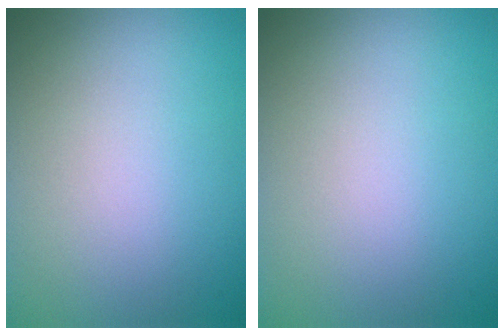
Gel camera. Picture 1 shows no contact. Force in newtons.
{"total": 0.0}